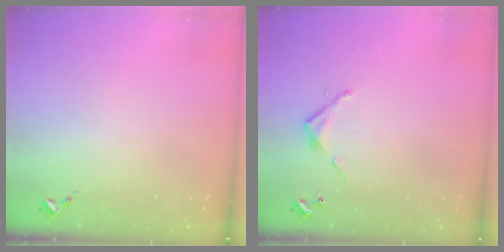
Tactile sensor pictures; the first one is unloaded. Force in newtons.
{"total": 3.7, "press": 3.7, "slide": 0.2}